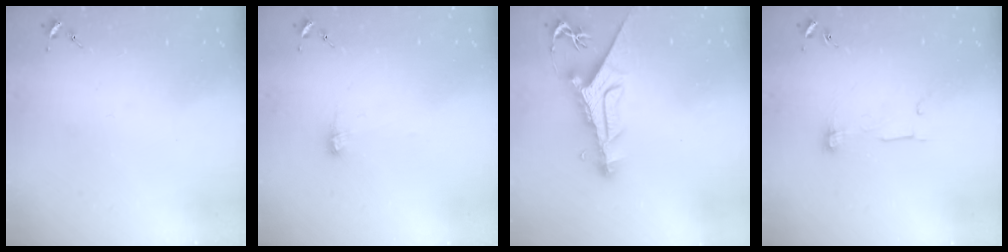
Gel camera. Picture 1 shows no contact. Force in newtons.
{"total": 5.0, "press": 5.0, "slide": 0.4}
{"total": 10.1, "press": 10.1, "slide": 1.1}
{"total": 6.9, "press": 6.9, "slide": 0.5}